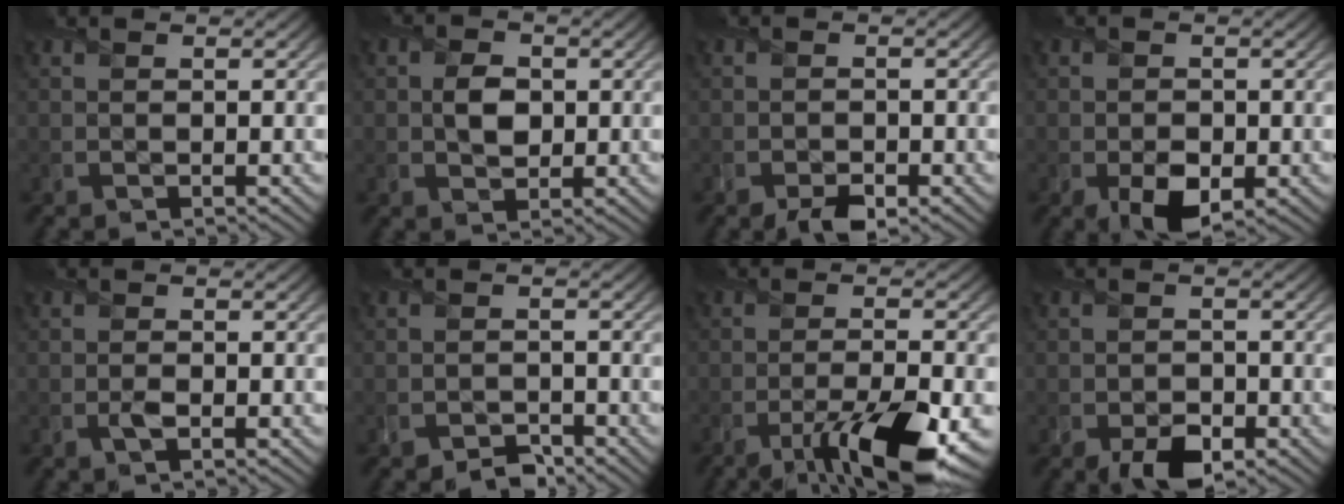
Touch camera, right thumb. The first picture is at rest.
{"total": 3.2, "force": [0.1, 2.5, 2.0], "torque": [-0.044, -0.004, -0.001]}
{"total": 2.5, "force": [-1.8, 1.4, 1.1], "torque": [-0.016, -0.006, -0.033]}
{"total": 4.0, "force": [-1.4, 2.8, 2.5], "torque": [-0.044, -0.014, -0.025]}
{"total": 0.8, "force": [-0.3, 0.5, 0.5], "torque": [-0.007, 0.000, -0.007]}
{"total": 1.9, "force": [-1.7, 0.9, 0.1], "torque": [0.003, 0.001, -0.035]}
{"total": 11.5, "force": [-6.4, 2.8, 9.1], "torque": [-0.161, -0.016, -0.106]}
{"total": 3.9, "force": [-2.2, 2.4, 2.0], "torque": [-0.030, -0.008, -0.039]}